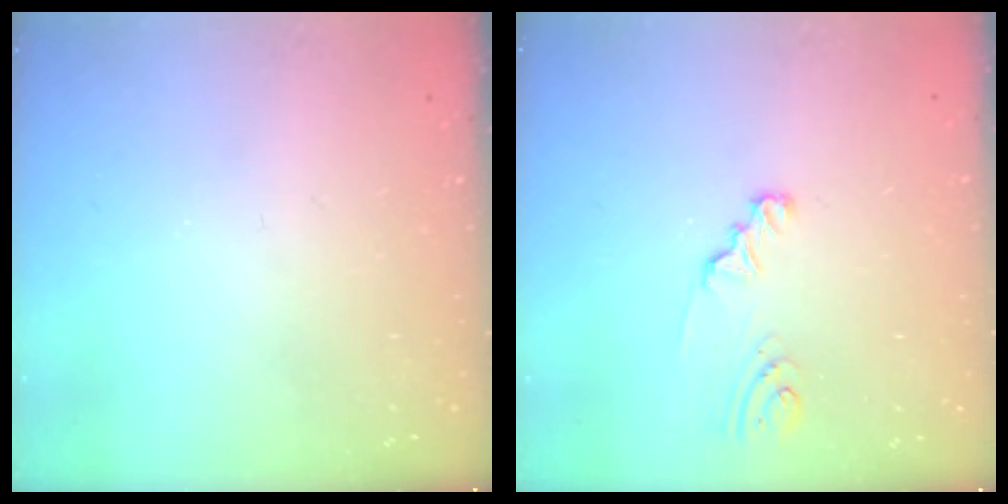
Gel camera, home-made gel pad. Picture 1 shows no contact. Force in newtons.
{"total": 2.3, "press": 2.3, "slide": 0.1}